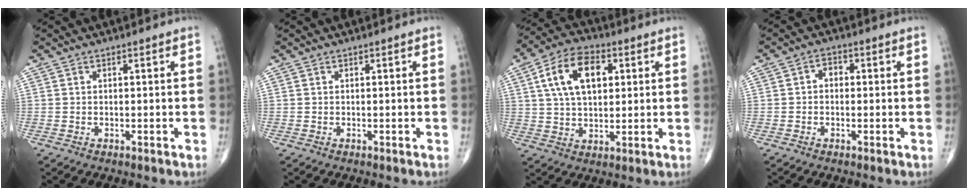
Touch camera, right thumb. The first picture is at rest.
{"total": 0.0}
{"total": 13.2, "force": [3.8, 7.7, 10.0], "torque": [-0.163, 0.007, 0.064]}
{"total": 2.6, "force": [0.0, 2.0, 1.6], "torque": [-0.013, 0.014, -0.007]}